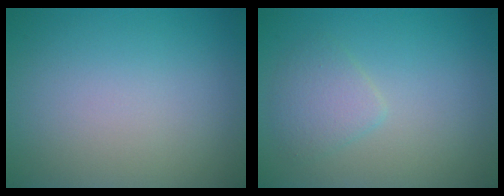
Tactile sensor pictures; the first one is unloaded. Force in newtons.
{"total": 2.1, "press": 2.1, "slide": 0.1}